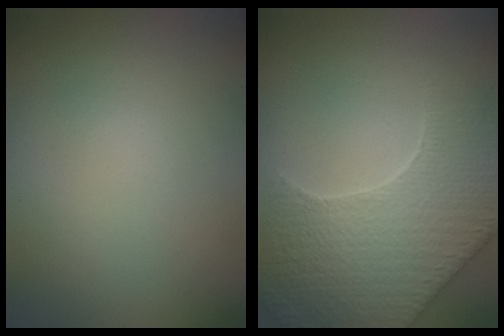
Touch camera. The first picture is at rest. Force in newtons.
{"total": 7.7, "press": 6.1, "slide": 4.6}